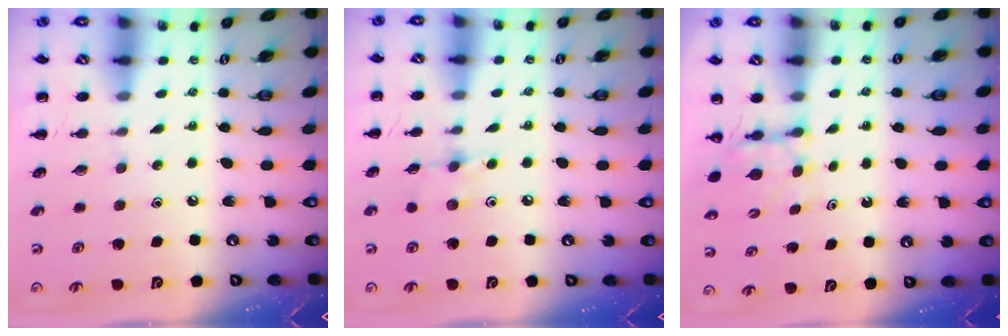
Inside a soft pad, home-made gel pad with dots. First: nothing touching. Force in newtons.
{"total": 4.7, "press": 4.6, "slide": 1.2}
{"total": 3.5, "press": 3.3, "slide": 1.1}